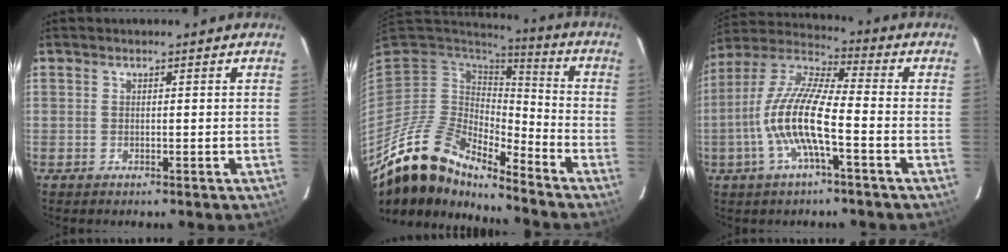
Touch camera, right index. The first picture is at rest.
{"total": 15.4, "force": [-13.0, 4.3, 7.0], "torque": [-0.126, -0.017, -0.254]}
{"total": 13.7, "force": [-3.9, 2.8, 12.9], "torque": [-0.259, 0.002, -0.082]}